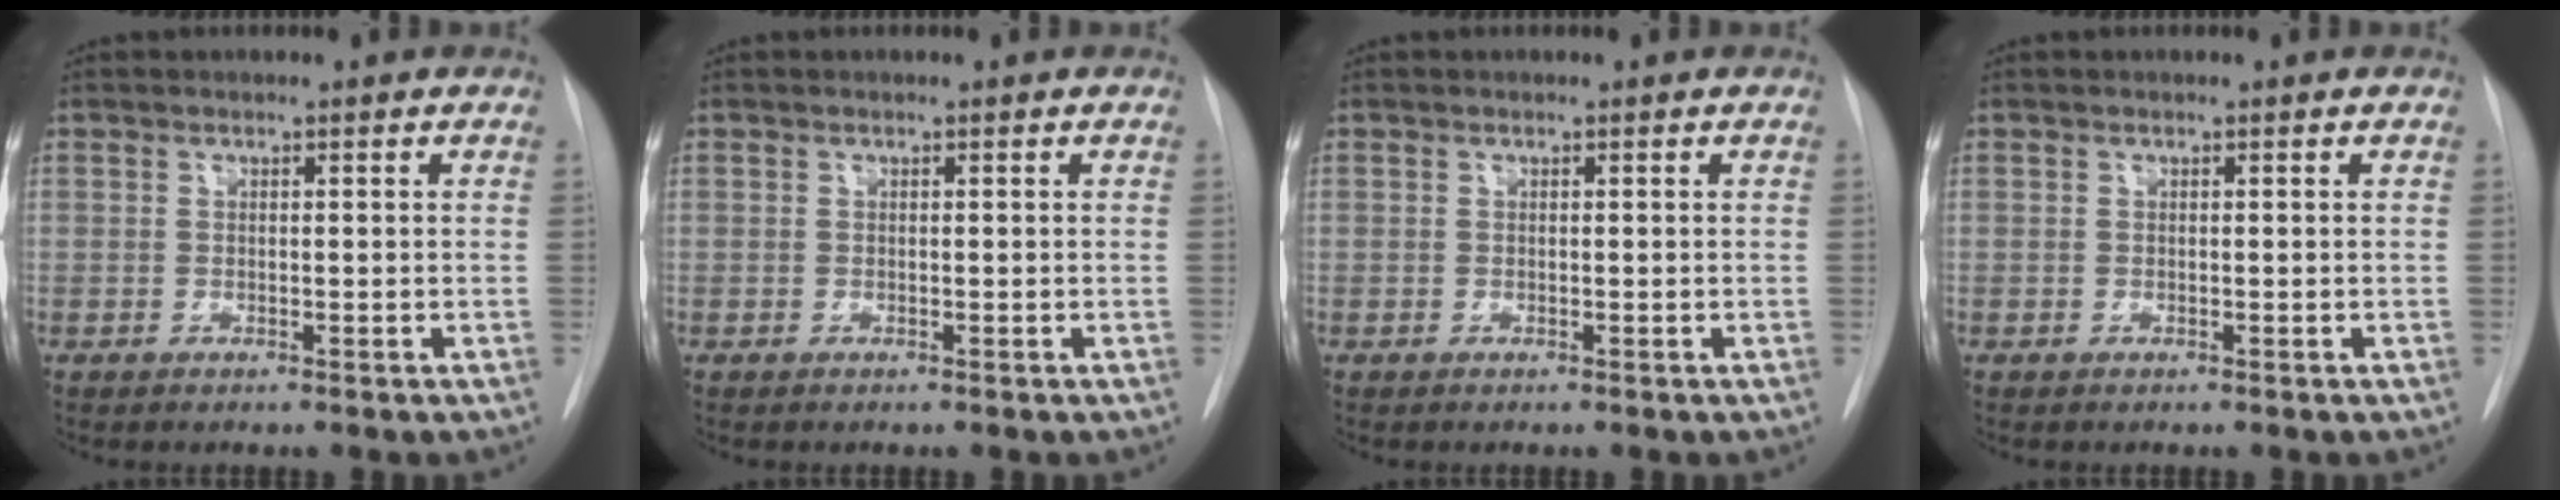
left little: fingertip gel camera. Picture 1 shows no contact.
{"total": 0.0}
{"total": 0.0}
{"total": 0.0}